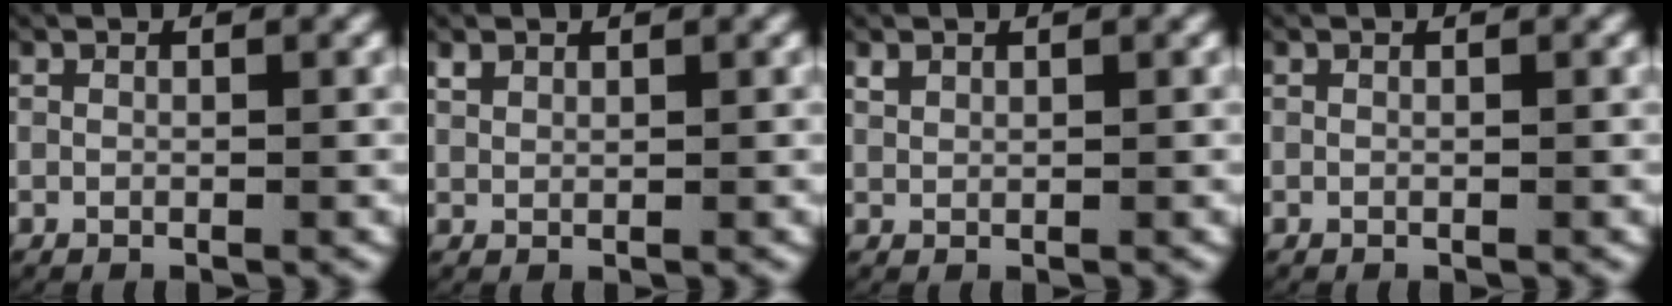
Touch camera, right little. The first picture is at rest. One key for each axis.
{"total": 1.1, "fx": 0.8, "fy": 0.7, "fz": 0.4, "tx": -0.014, "ty": -0.002, "tz": 0.022}
{"total": 0.8, "fx": 0.6, "fy": 0.5, "fz": 0.3, "tx": -0.010, "ty": -0.001, "tz": 0.018}
{"total": 0.0}